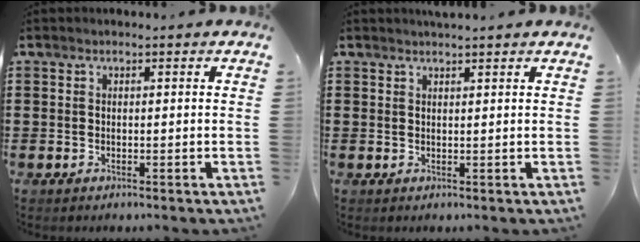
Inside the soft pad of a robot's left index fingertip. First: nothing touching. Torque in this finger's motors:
{"motor_torque": [-0.32, 0.44, -0.57, -0.13]}